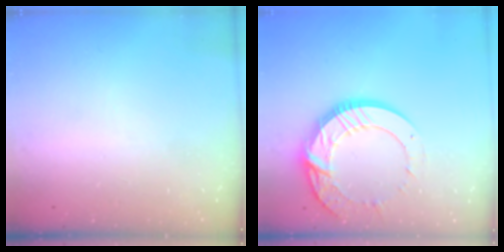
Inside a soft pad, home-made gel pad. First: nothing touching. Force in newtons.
{"total": 15.8, "press": 15.8, "slide": 1.3}